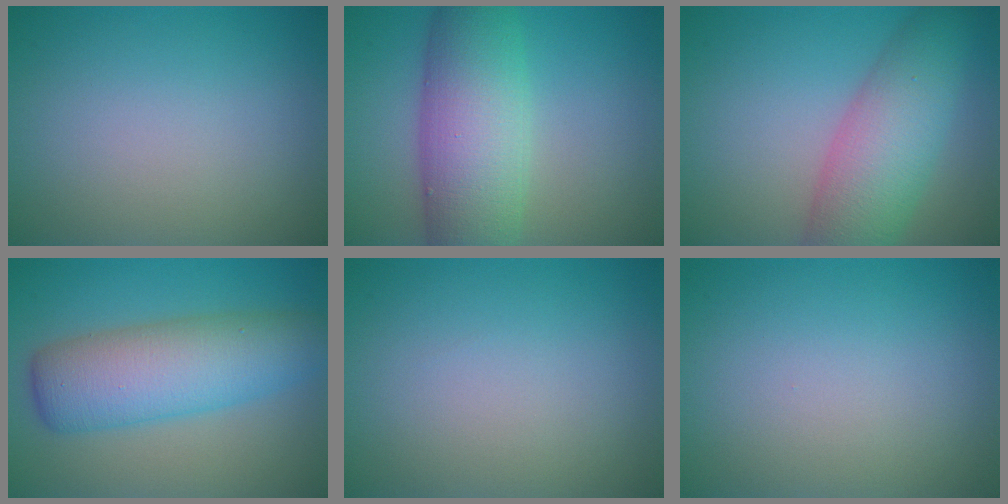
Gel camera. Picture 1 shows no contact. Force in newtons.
{"total": 9.2, "press": 9.2, "slide": 0.1}
{"total": 7.4, "press": 7.4, "slide": 0.2}
{"total": 7.8, "press": 7.8, "slide": 0.1}
{"total": 0.0}
{"total": 0.0}